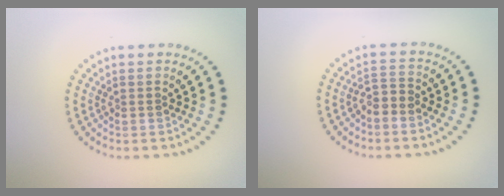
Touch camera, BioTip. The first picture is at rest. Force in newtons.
{"total": 1.8, "press": 1.4, "slide": 1.2}